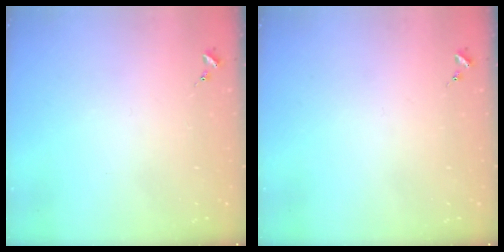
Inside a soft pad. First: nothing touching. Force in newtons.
{"total": 0.0}